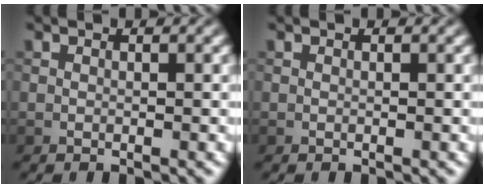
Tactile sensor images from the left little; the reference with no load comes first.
{"total": 0.0}